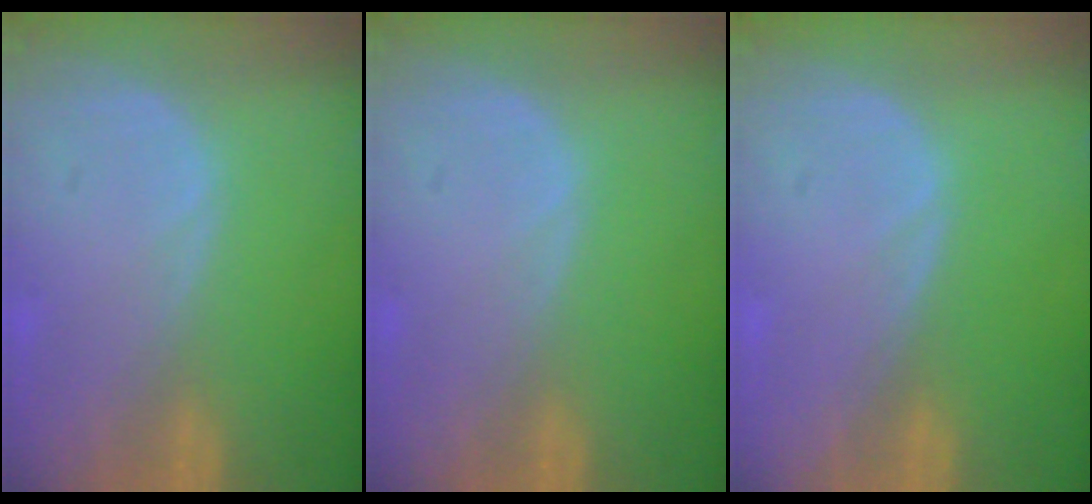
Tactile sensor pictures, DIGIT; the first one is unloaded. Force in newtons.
{"total": 0.0}
{"total": 0.0}